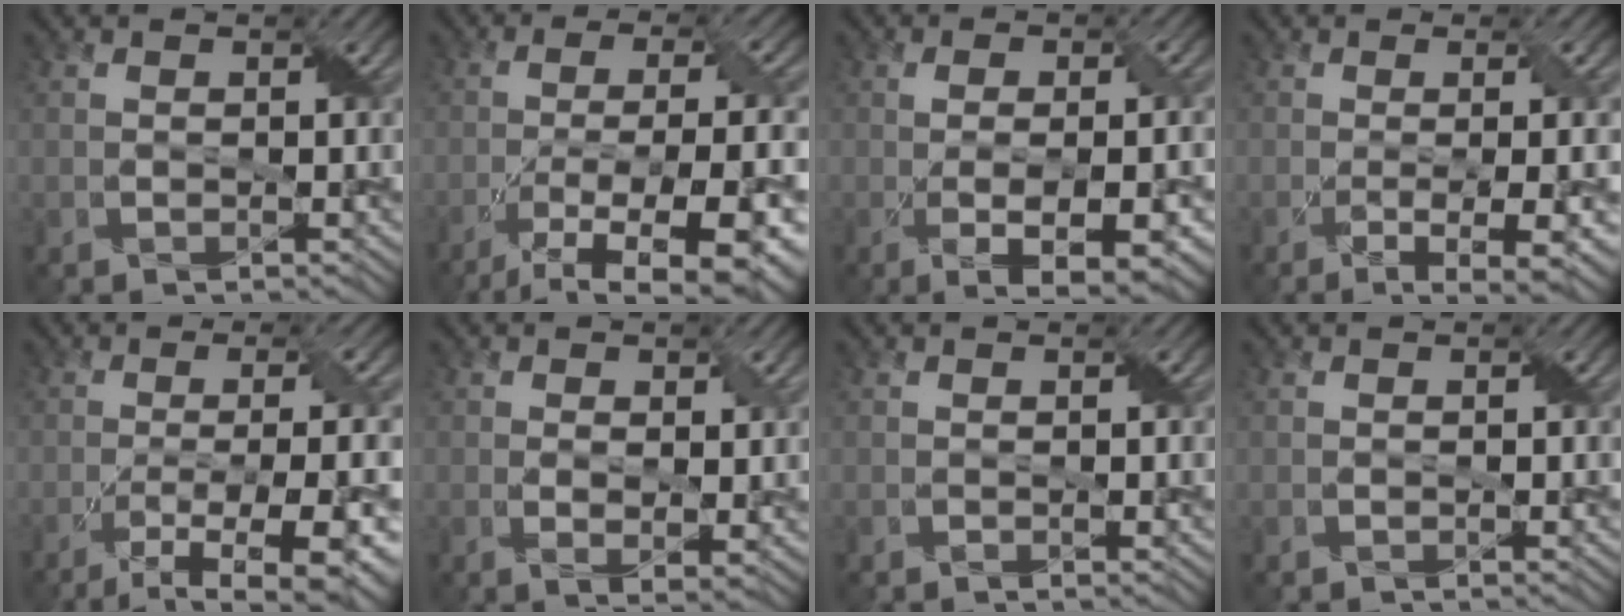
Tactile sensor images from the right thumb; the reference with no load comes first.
{"total": 13.6, "force": [-6.7, 3.4, 11.3], "torque": [-0.183, -0.007, -0.097]}
{"total": 7.4, "force": [-1.7, 2.5, 6.8], "torque": [-0.109, -0.014, -0.007]}
{"total": 7.0, "force": [-1.5, 1.4, 6.7], "torque": [-0.099, -0.006, -0.012]}
{"total": 11.4, "force": [-5.0, 2.4, 10.0], "torque": [-0.153, -0.009, -0.069]}
{"total": 3.1, "force": [0.6, 1.3, 2.7], "torque": [-0.058, -0.009, 0.015]}
{"total": 0.0}
{"total": 0.0}